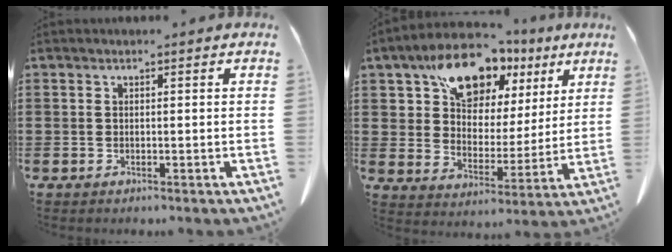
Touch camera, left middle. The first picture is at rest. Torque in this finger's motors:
{"motor_torque": [2.14, 0.00, 1.03, 0.21]}